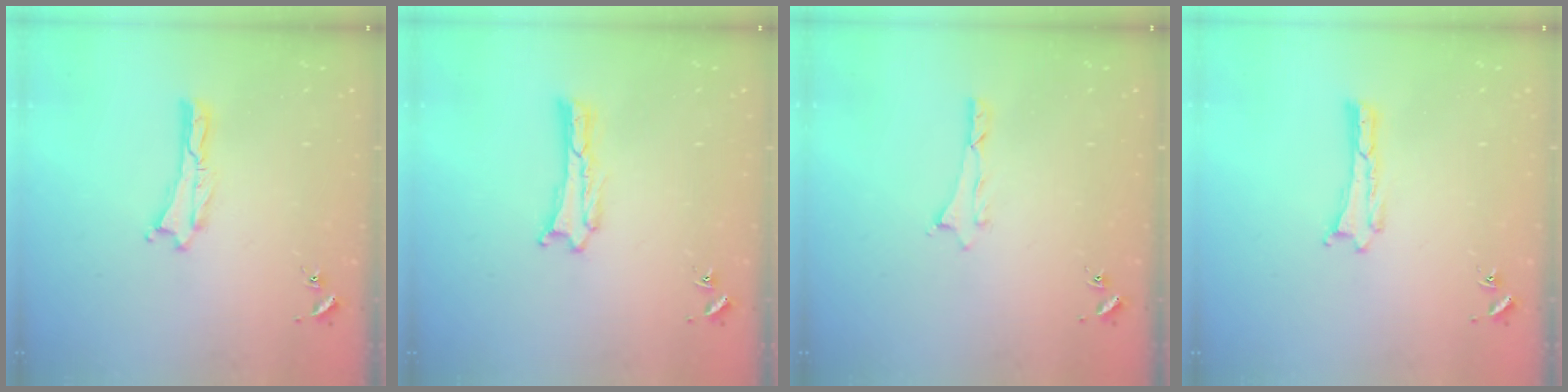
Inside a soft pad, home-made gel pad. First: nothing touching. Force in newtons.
{"total": 0.8, "press": 0.8, "slide": 0.0}
{"total": 0.6, "press": 0.5, "slide": 0.2}
{"total": 0.0}